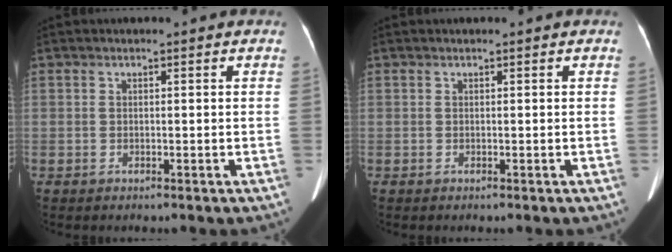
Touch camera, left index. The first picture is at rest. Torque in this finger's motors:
{"motor_torque": [-0.13, -0.05, -0.01, -0.01]}